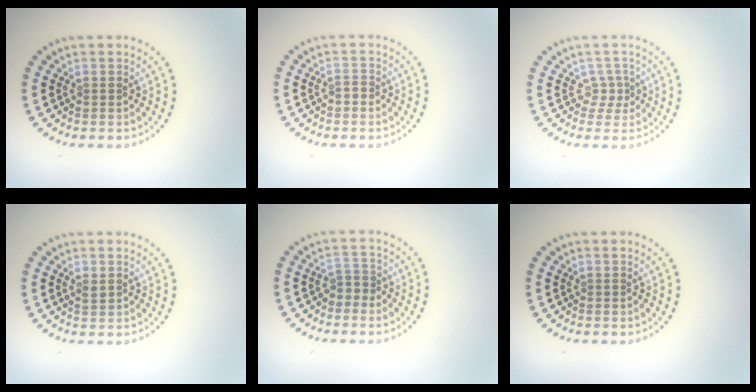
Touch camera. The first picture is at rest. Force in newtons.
{"total": 0.9, "press": 0.8, "slide": 0.1}
{"total": 1.4, "press": 0.8, "slide": 1.1}
{"total": 1.0, "press": 1.0, "slide": 0.2}
{"total": 1.6, "press": 1.3, "slide": 0.9}
{"total": 0.0}